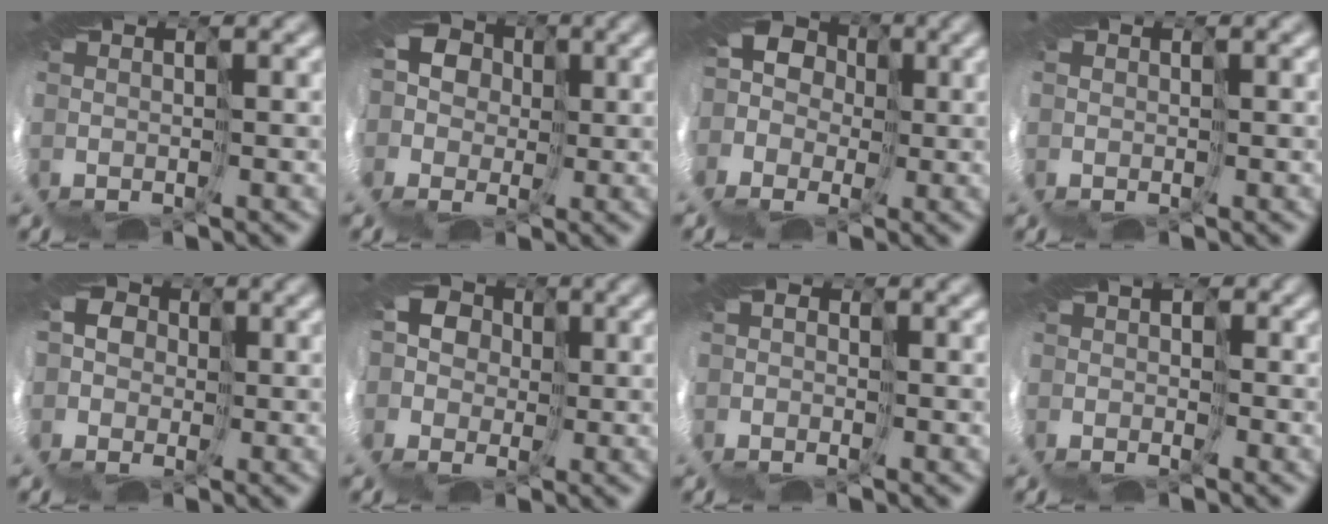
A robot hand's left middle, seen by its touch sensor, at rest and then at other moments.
{"total": 8.1, "force": [-0.9, 7.8, 2.1], "torque": [-0.071, 0.004, -0.052]}
{"total": 9.2, "force": [-1.3, 8.6, 3.0], "torque": [-0.083, 0.000, -0.048]}
{"total": 1.1, "force": [0.1, 1.0, 0.4], "torque": [-0.010, 0.004, -0.002]}
{"total": 6.1, "force": [-1.2, 5.7, 1.7], "torque": [-0.046, 0.003, -0.055]}
{"total": 7.6, "force": [-1.4, 7.2, 1.9], "torque": [-0.064, 0.003, -0.056]}
{"total": 1.8, "force": [-1.1, 1.3, 0.5], "torque": [-0.011, 0.009, -0.026]}
{"total": 3.3, "force": [-0.4, 2.9, 1.5], "torque": [-0.020, 0.005, -0.016]}